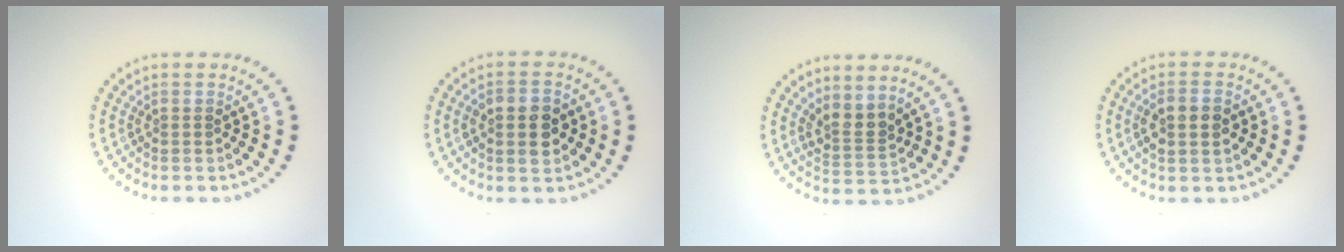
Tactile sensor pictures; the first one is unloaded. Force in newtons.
{"total": 3.9, "press": 3.9, "slide": 0.3}
{"total": 2.4, "press": 1.8, "slide": 1.7}
{"total": 2.6, "press": 2.6, "slide": 0.4}